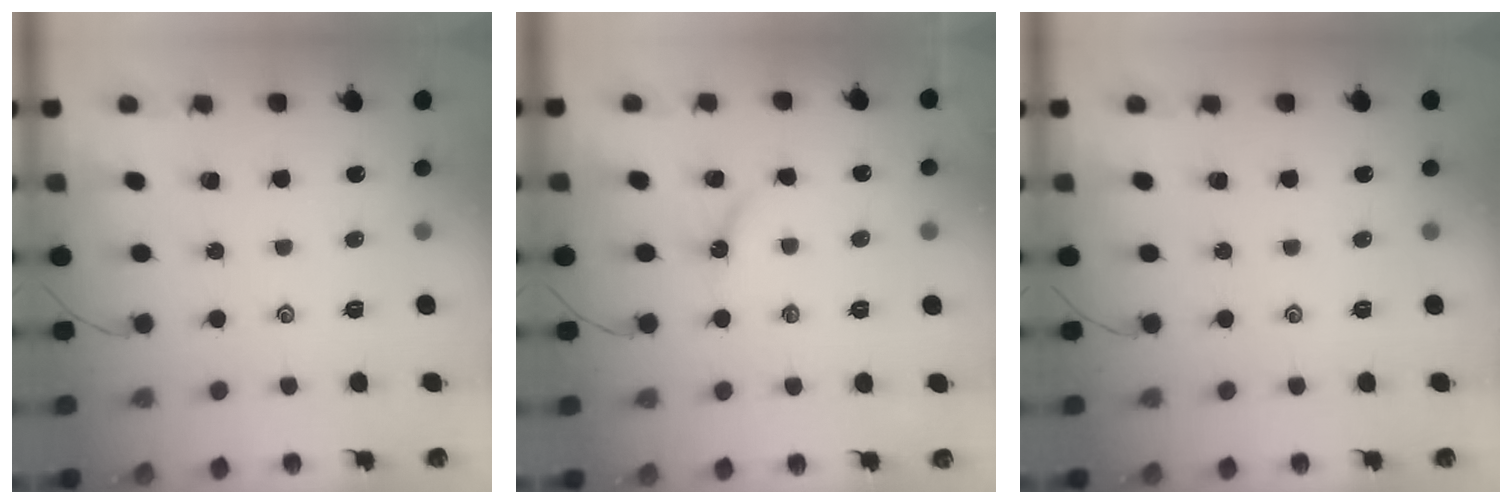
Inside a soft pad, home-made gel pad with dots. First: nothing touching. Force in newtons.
{"total": 2.6, "press": 2.6, "slide": 0.4}
{"total": 0.0}